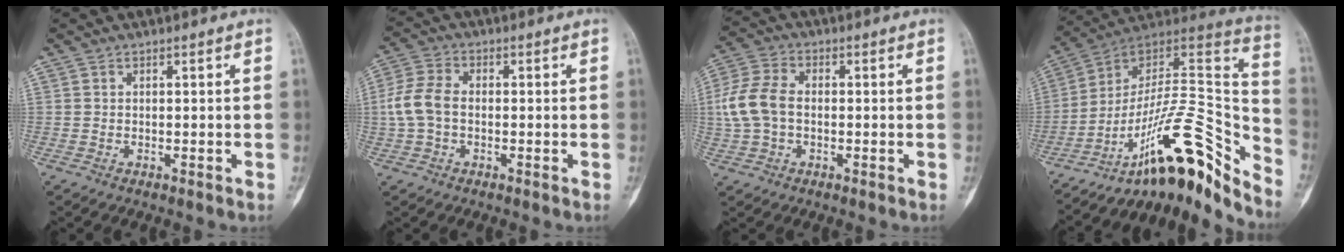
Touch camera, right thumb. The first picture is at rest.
{"total": 6.7, "force": [-0.6, 4.4, 5.0], "torque": [-0.116, 0.016, -0.017]}
{"total": 8.9, "force": [-0.3, 5.9, 6.6], "torque": [-0.149, 0.019, -0.013]}
{"total": 24.6, "force": [-16.9, 7.0, 16.5], "torque": [-0.195, 0.140, -0.267]}